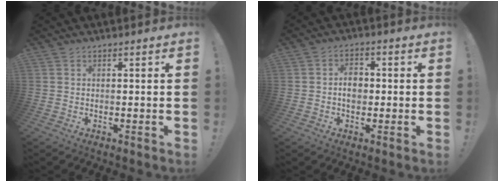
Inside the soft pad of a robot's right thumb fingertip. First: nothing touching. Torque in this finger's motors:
{"motor_torque": [0.02, -0.02, 0.00, 0.00, 0.00]}